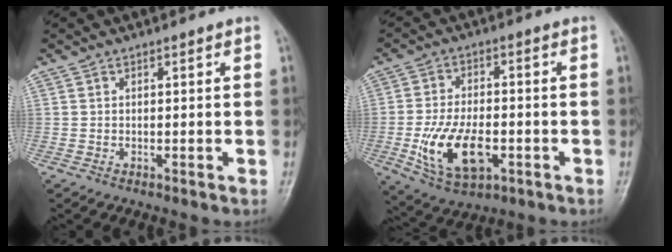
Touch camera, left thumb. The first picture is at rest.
{"total": 12.7, "force": [-3.7, 7.0, 10.0], "torque": [-0.179, 0.005, -0.056]}